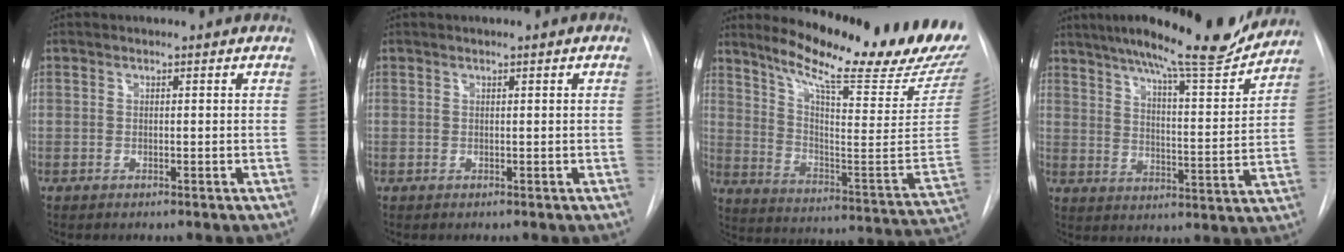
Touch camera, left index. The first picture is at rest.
{"total": 0.9, "force": [0.5, 0.0, 0.7], "torque": [-0.014, 0.004, 0.005]}
{"total": 25.1, "force": [21.3, 1.3, 13.2], "torque": [-0.213, -0.092, 0.293]}
{"total": 18.3, "force": [16.4, 1.3, 8.2], "torque": [-0.128, -0.025, 0.227]}